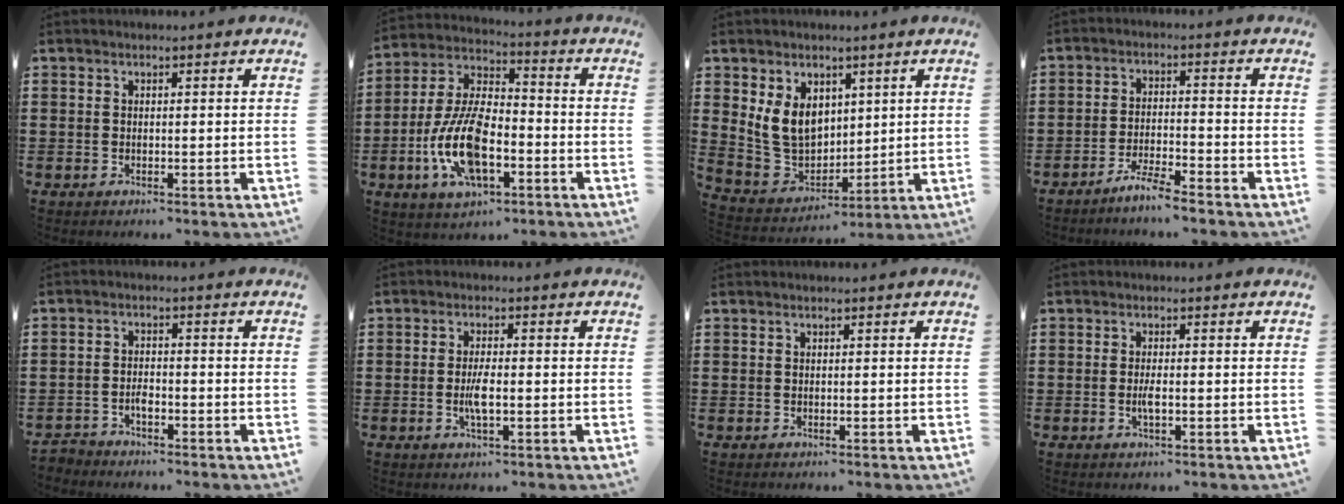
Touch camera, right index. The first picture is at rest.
{"total": 12.6, "force": [-4.4, 5.9, 10.2], "torque": [-0.234, 0.001, -0.084]}
{"total": 8.9, "force": [2.7, 7.1, 4.7], "torque": [-0.126, 0.004, 0.052]}
{"total": 4.3, "force": [-4.0, -0.3, 1.6], "torque": [-0.035, -0.002, -0.078]}
{"total": 1.9, "force": [-1.6, 0.9, 0.6], "torque": [-0.014, 0.004, -0.033]}
{"total": 3.8, "force": [-0.7, 1.0, 3.6], "torque": [-0.075, -0.003, -0.017]}
{"total": 0.0}
{"total": 2.1, "force": [-0.5, 0.5, 1.9], "torque": [-0.041, -0.001, -0.011]}